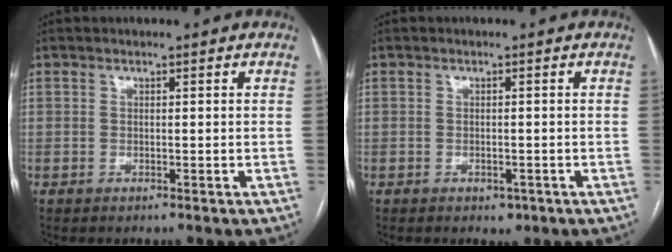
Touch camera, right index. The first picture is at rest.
{"total": 1.5, "force": [-0.9, 1.0, 0.8], "torque": [-0.008, 0.002, -0.005]}